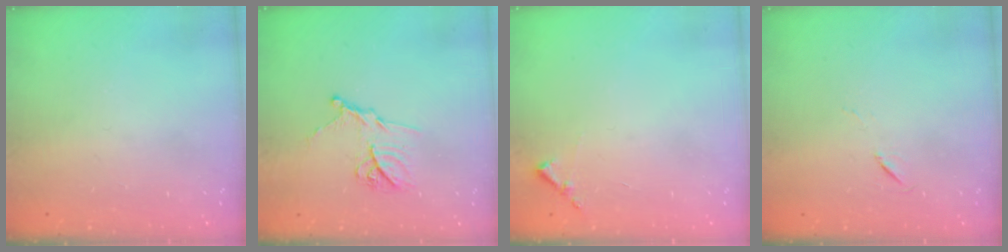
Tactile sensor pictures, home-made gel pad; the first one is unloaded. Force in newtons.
{"total": 12.6, "press": 12.5, "slide": 0.9}
{"total": 5.8, "press": 5.8, "slide": 0.4}
{"total": 5.5, "press": 5.1, "slide": 2.1}